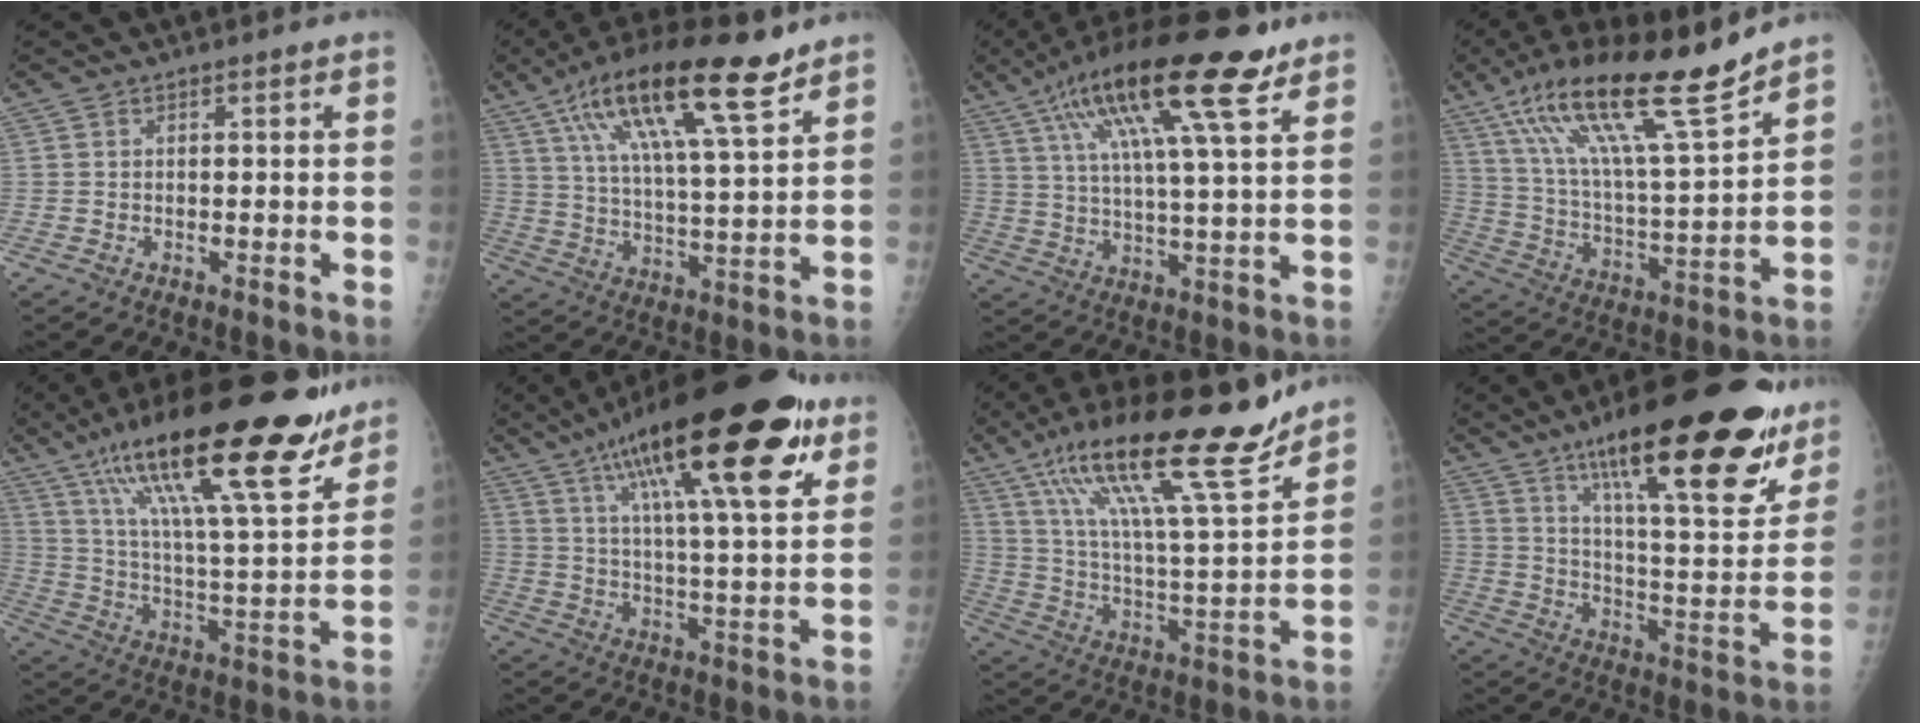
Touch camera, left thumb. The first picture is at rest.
{"total": 20.0, "force": [11.7, 4.8, 15.4], "torque": [-0.261, -0.025, 0.206]}
{"total": 20.7, "force": [10.9, 4.8, 17.0], "torque": [-0.288, -0.006, 0.181]}
{"total": 21.3, "force": [14.8, 2.7, 15.1], "torque": [-0.252, -0.053, 0.265]}
{"total": 28.6, "force": [18.8, 6.5, 20.7], "torque": [-0.320, -0.048, 0.312]}
{"total": 28.3, "force": [15.1, 7.4, 22.8], "torque": [-0.354, -0.022, 0.236]}
{"total": 25.0, "force": [17.2, 4.3, 17.6], "torque": [-0.284, -0.058, 0.295]}
{"total": 30.4, "force": [18.3, 8.2, 22.8], "torque": [-0.297, -0.056, 0.279]}